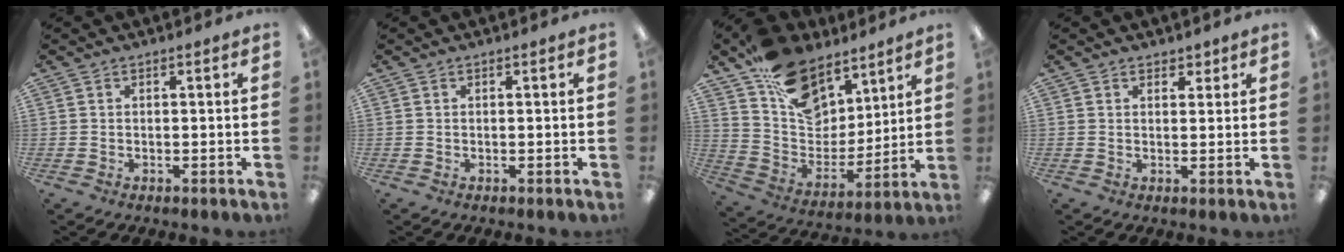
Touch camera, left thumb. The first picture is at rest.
{"total": 0.0}
{"total": 18.2, "force": [11.8, 11.2, 8.2], "torque": [-0.151, -0.066, 0.224]}
{"total": 2.2, "force": [1.5, 1.4, 0.6], "torque": [0.002, -0.005, 0.025]}